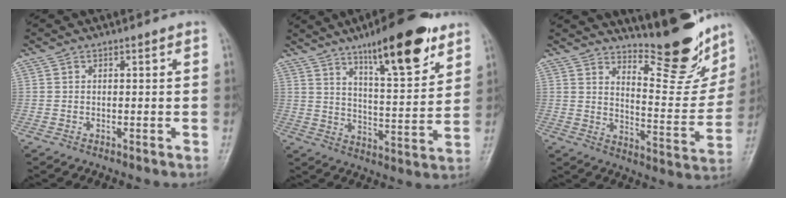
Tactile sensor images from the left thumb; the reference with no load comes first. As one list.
[{"total": 16.9, "force": [10.8, 4.3, 12.2], "torque": [-0.159, -0.058, 0.172]}, {"total": 15.9, "force": [13.6, 3.8, 7.4], "torque": [-0.073, -0.118, 0.196]}]